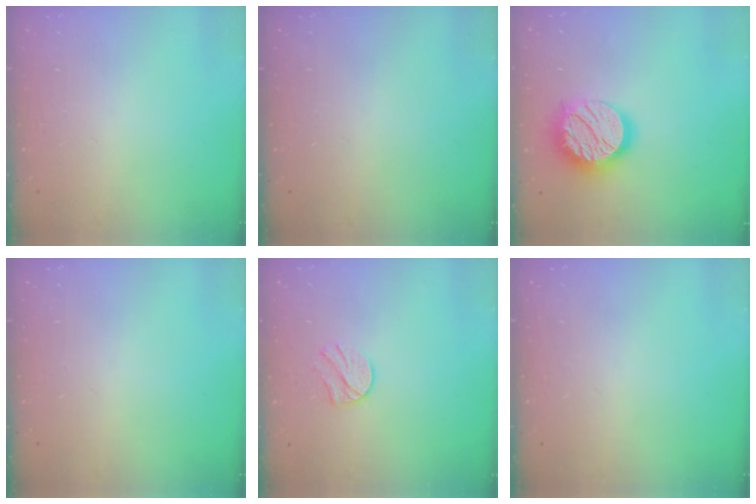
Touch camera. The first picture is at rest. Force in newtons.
{"total": 0.0}
{"total": 17.2, "press": 17.2, "slide": 1.0}
{"total": 0.0}
{"total": 7.9, "press": 7.8, "slide": 0.6}
{"total": 0.0}